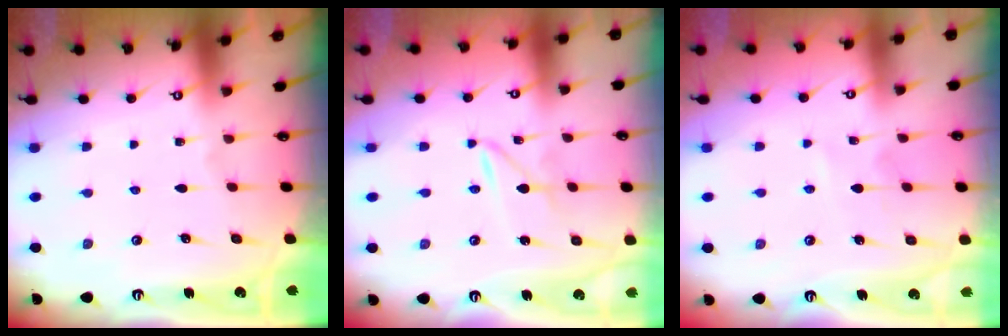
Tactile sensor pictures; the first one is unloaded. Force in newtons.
{"total": 2.6, "press": 2.6, "slide": 0.2}
{"total": 3.7, "press": 3.7, "slide": 0.3}